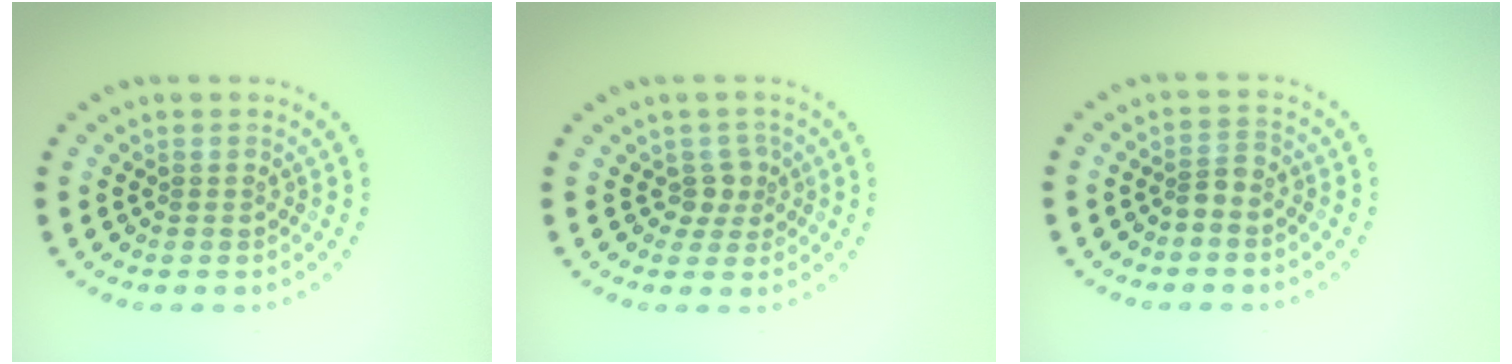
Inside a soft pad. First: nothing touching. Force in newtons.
{"total": 1.8, "press": 1.2, "slide": 1.3}
{"total": 1.7, "press": 1.3, "slide": 1.1}